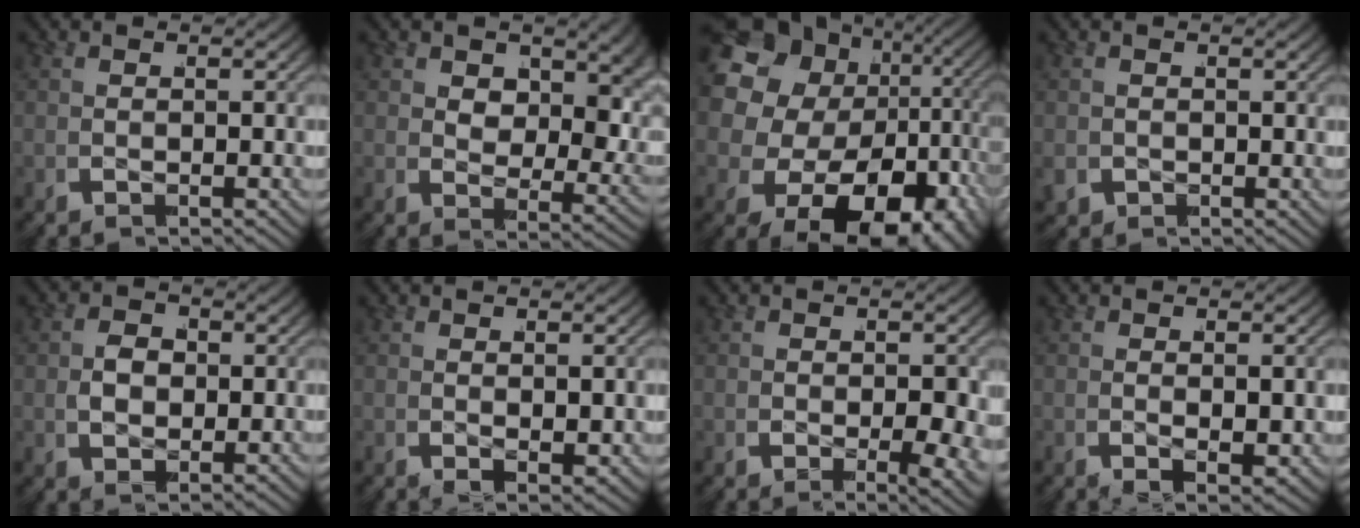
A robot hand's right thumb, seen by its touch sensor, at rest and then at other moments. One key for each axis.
{"total": 7.9, "fx": 0.0, "fy": 5.0, "fz": 6.2, "tx": -0.101, "ty": -0.033, "tz": 0.017}
{"total": 19.4, "fx": 0.7, "fy": 14.1, "fz": 13.3, "tx": -0.266, "ty": -0.031, "tz": 0.020}
{"total": 1.3, "fx": -0.1, "fy": 1.3, "fz": 0.2, "tx": -0.005, "ty": -0.003, "tz": 0.003}
{"total": 3.5, "fx": -0.1, "fy": 2.6, "fz": 2.2, "tx": -0.045, "ty": -0.011, "tz": 0.003}
{"total": 1.2, "fx": 0.1, "fy": 0.7, "fz": 0.9, "tx": -0.017, "ty": -0.007, "tz": 0.004}
{"total": 4.9, "fx": -1.1, "fy": 2.6, "fz": 4.0, "tx": -0.067, "ty": -0.030, "tz": -0.001}
{"total": 1.8, "fx": -0.4, "fy": 1.0, "fz": 1.5, "tx": -0.033, "ty": -0.008, "tz": -0.005}